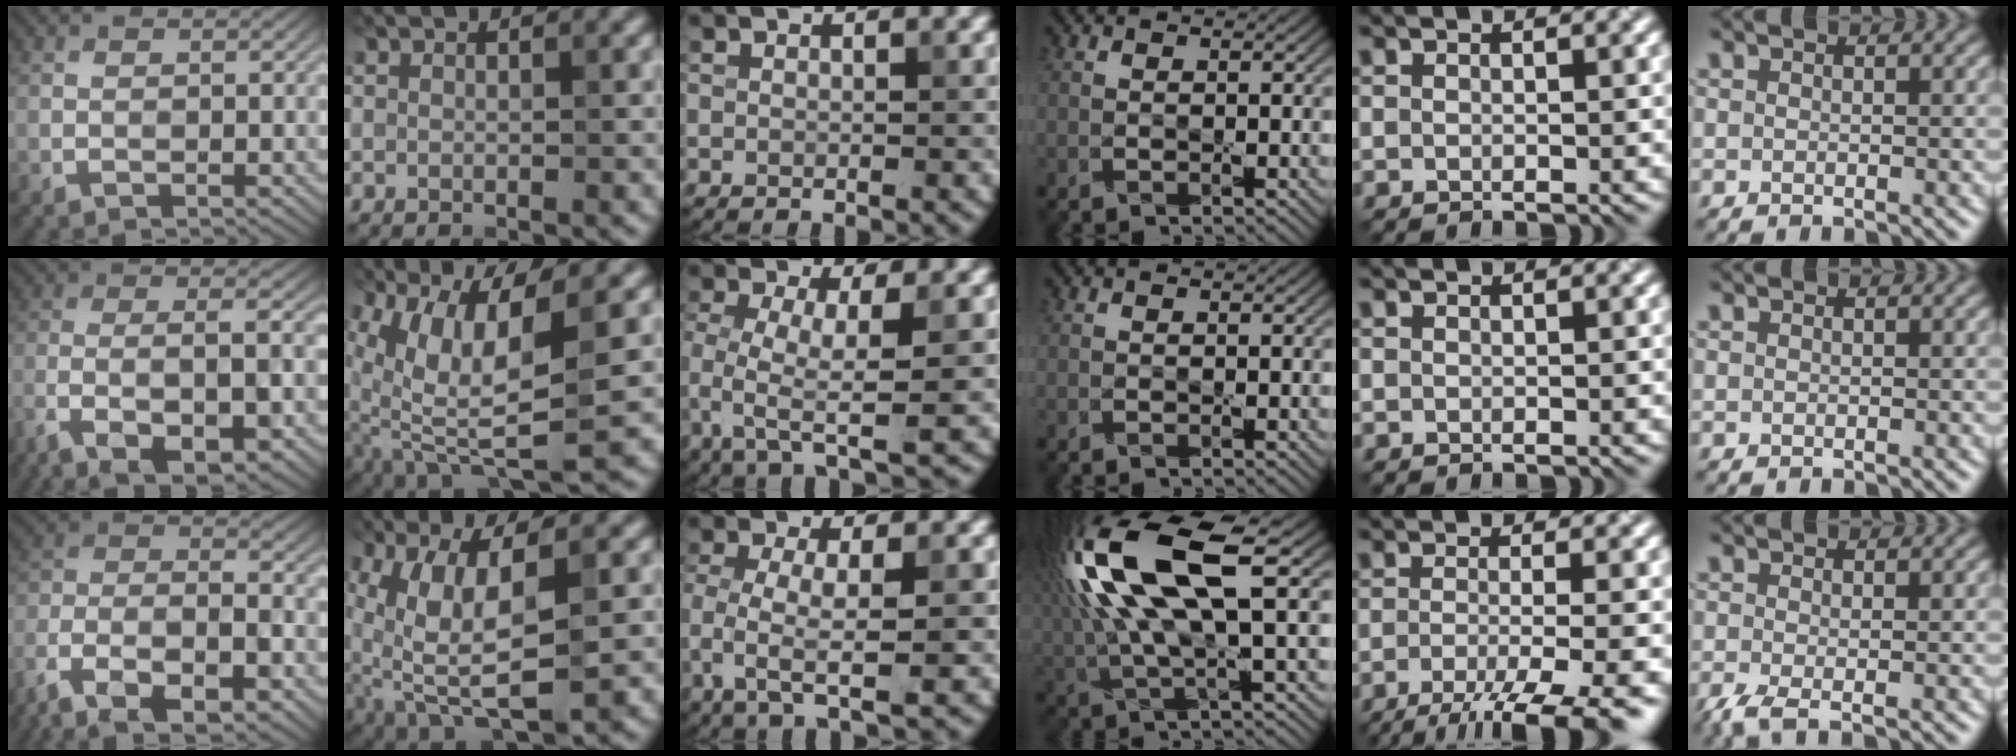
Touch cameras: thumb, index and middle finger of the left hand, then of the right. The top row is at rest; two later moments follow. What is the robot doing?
{"motion": "wipe", "object": "glass cup"}